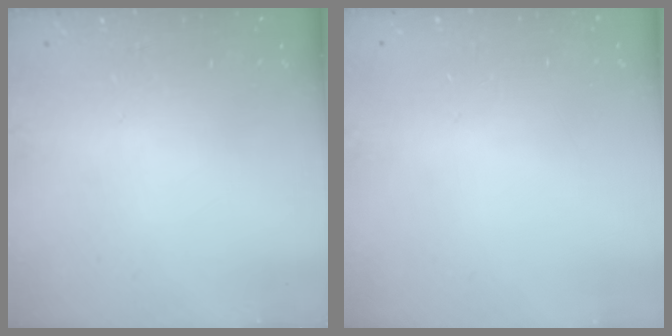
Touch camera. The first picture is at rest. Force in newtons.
{"total": 0.0}